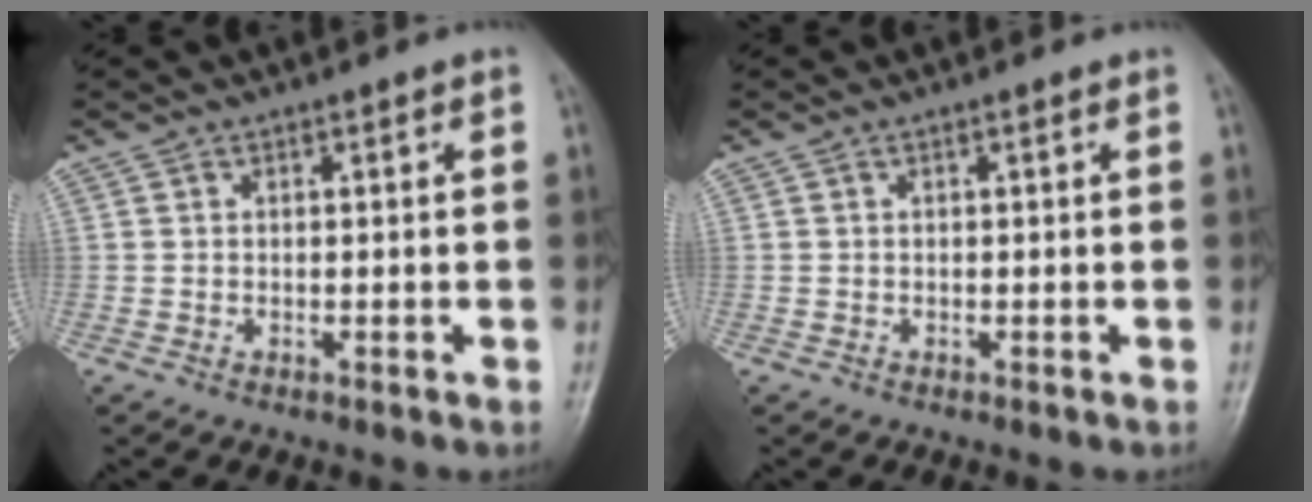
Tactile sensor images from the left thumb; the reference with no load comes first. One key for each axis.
{"total": 0.0}